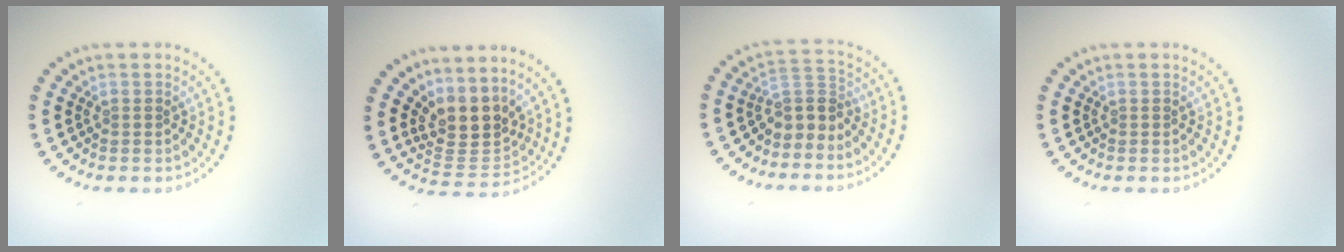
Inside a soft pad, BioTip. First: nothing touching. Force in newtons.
{"total": 3.9, "press": 3.0, "slide": 2.6}
{"total": 3.0, "press": 2.1, "slide": 2.0}
{"total": 0.0}